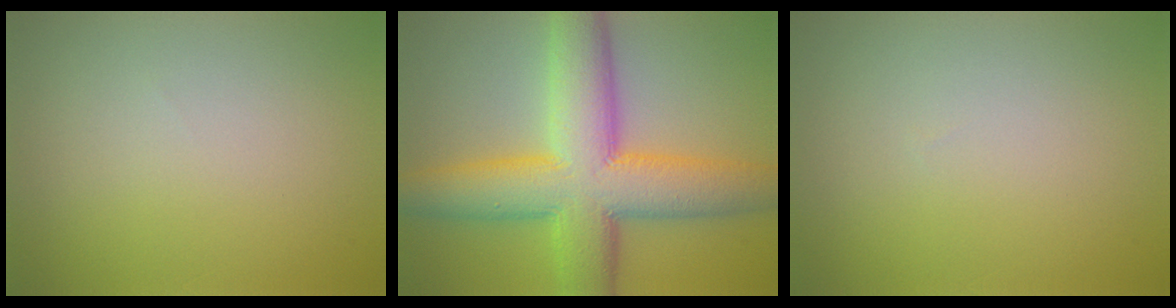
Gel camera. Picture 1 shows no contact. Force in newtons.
{"total": 11.7, "press": 11.7, "slide": 0.0}
{"total": 0.0}